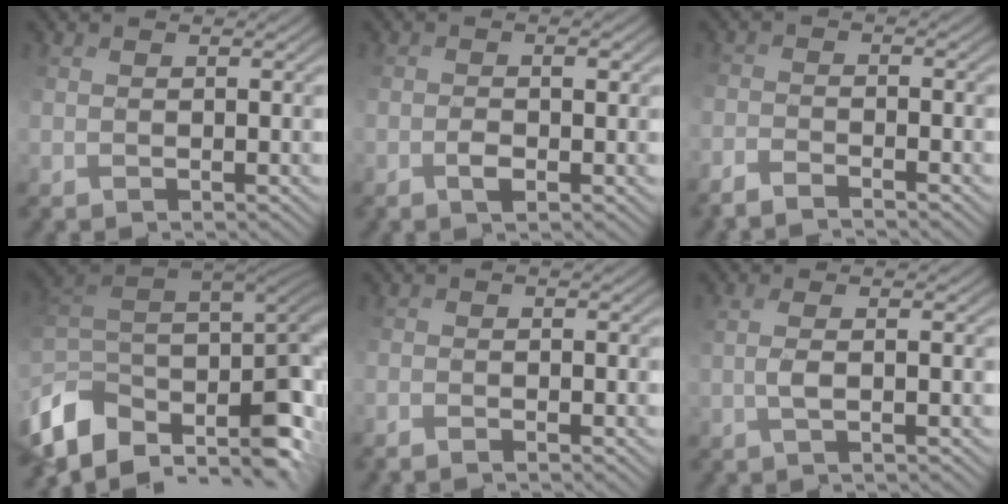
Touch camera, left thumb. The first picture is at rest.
{"total": 1.8, "force": [-0.1, 0.5, 1.7], "torque": [-0.029, 0.006, -0.001]}
{"total": 3.5, "force": [-3.2, -0.2, 1.3], "torque": [-0.028, -0.003, -0.065]}
{"total": 12.6, "force": [-0.9, 7.9, 9.8], "torque": [-0.227, -0.005, 0.006]}
{"total": 1.6, "force": [-1.4, -0.1, 0.6], "torque": [-0.009, -0.003, -0.028]}
{"total": 1.6, "force": [0.9, -1.1, 0.9], "torque": [-0.009, 0.014, 0.016]}